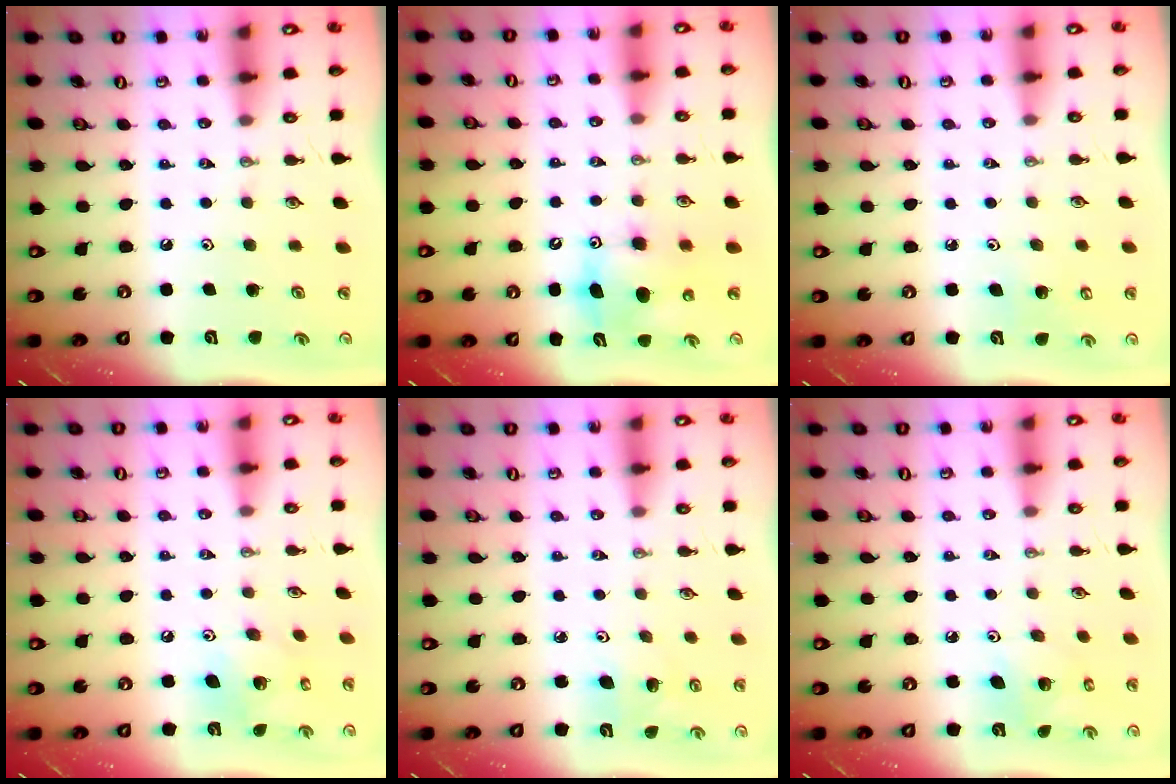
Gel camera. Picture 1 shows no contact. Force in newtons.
{"total": 8.9, "press": 8.7, "slide": 1.8}
{"total": 5.1, "press": 4.7, "slide": 2.0}
{"total": 9.7, "press": 9.7, "slide": 0.6}
{"total": 4.8, "press": 4.7, "slide": 1.2}
{"total": 5.3, "press": 5.3, "slide": 0.3}